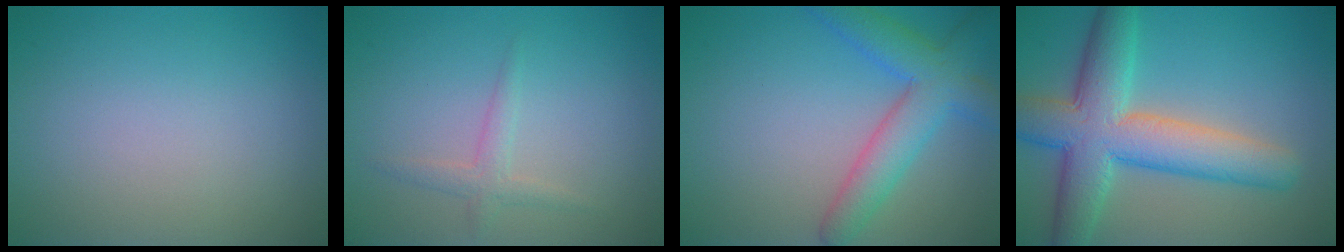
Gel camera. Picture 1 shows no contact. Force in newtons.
{"total": 1.6, "press": 1.6, "slide": 0.1}
{"total": 5.1, "press": 5.1, "slide": 0.2}
{"total": 8.9, "press": 8.8, "slide": 0.3}